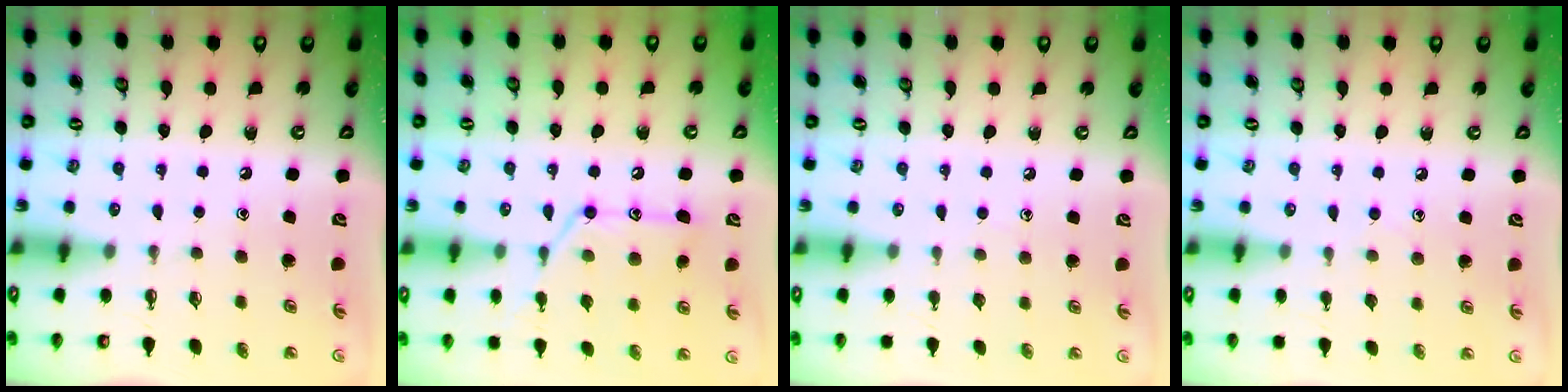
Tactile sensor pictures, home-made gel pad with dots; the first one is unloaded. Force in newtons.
{"total": 14.4, "press": 14.3, "slide": 1.1}
{"total": 3.8, "press": 3.7, "slide": 0.4}
{"total": 5.8, "press": 5.8, "slide": 0.5}